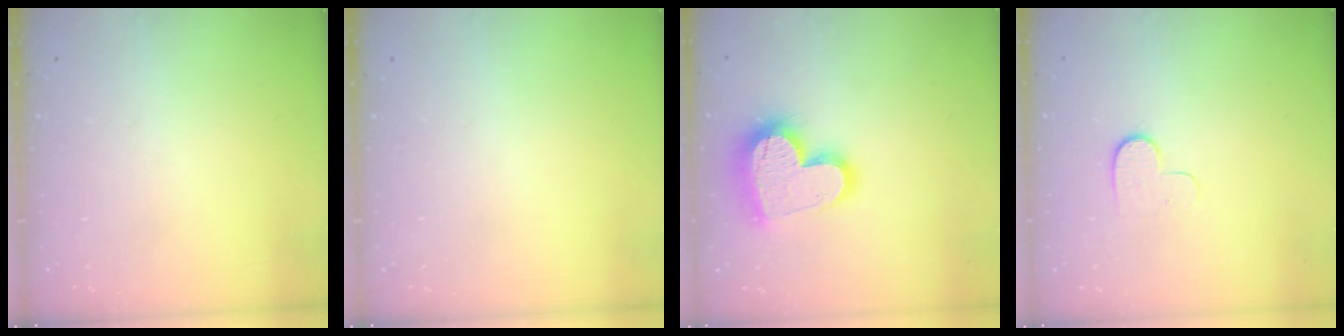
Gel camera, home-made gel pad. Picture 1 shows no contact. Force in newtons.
{"total": 0.0}
{"total": 18.1, "press": 18.0, "slide": 1.5}
{"total": 5.4, "press": 5.3, "slide": 1.2}